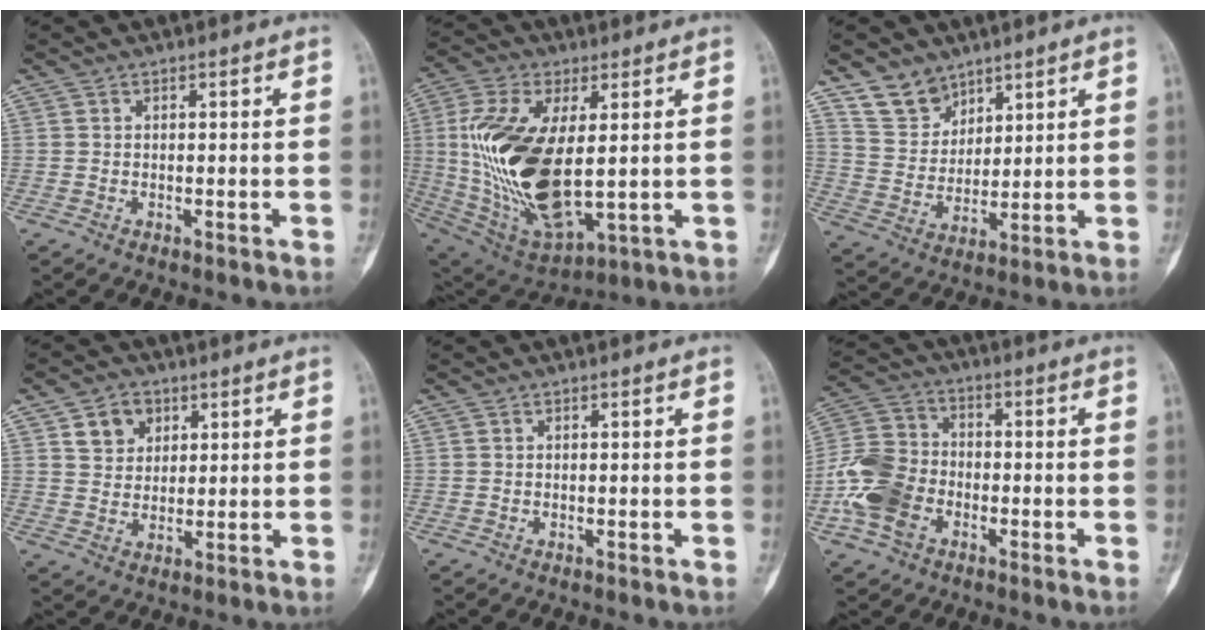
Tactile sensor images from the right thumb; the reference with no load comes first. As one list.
[{"total": 22.6, "force": [1.5, 11.1, 19.6], "torque": [-0.395, -0.016, 0.045]}, {"total": 8.4, "force": [6.3, 5.3, 1.8], "torque": [-0.007, -0.043, 0.134]}, {"total": 6.3, "force": [2.9, 5.0, 2.5], "torque": [-0.015, -0.012, 0.051]}, {"total": 0.0}, {"total": 11.8, "force": [-4.0, 8.6, 6.9], "torque": [-0.138, 0.025, -0.083]}]